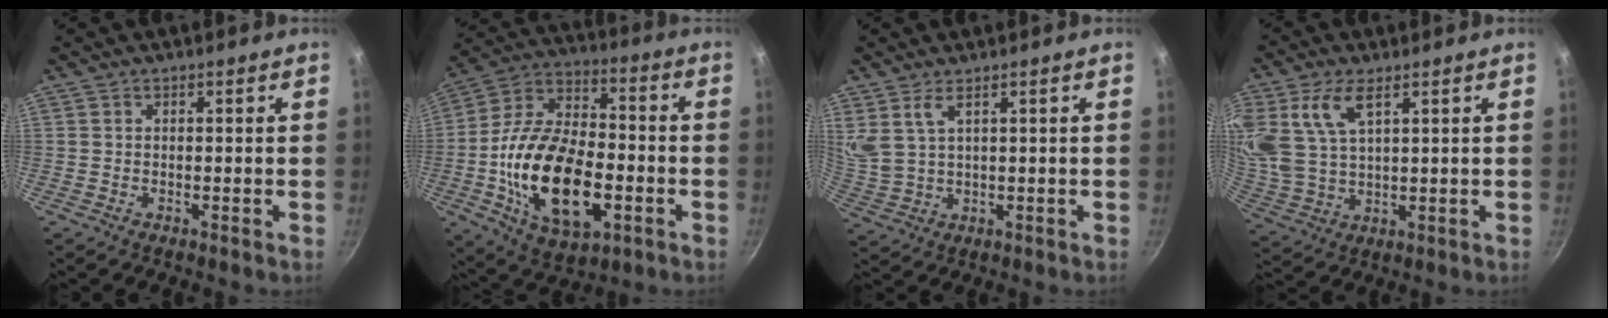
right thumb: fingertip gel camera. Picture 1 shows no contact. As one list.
[{"total": 24.2, "force": [-5.5, 13.4, 19.4], "torque": [-0.342, 0.027, -0.099]}, {"total": 4.7, "force": [2.5, 2.0, 3.5], "torque": [-0.070, -0.019, 0.064]}, {"total": 12.2, "force": [5.3, 6.4, 9.0], "torque": [-0.184, -0.015, 0.114]}]